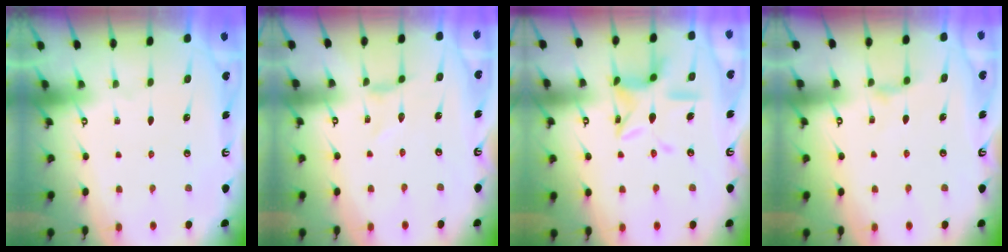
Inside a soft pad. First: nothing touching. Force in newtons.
{"total": 0.0}
{"total": 12.3, "press": 12.3, "slide": 0.9}
{"total": 3.7, "press": 3.7, "slide": 0.5}